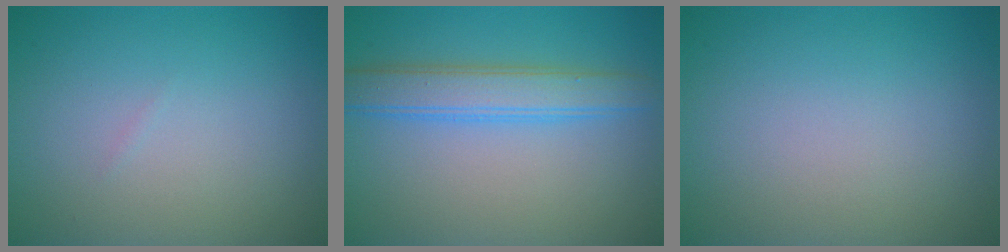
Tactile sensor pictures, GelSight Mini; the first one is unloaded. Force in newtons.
{"total": 4.0, "press": 4.0, "slide": 0.1}
{"total": 0.0}